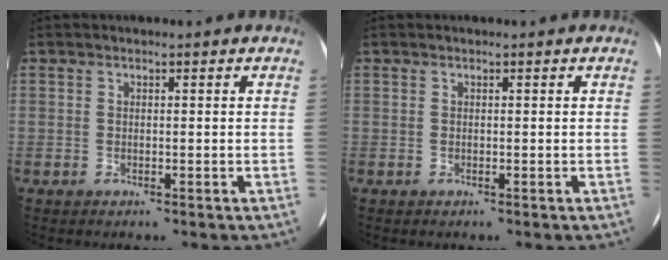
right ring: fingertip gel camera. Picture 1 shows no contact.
{"total": 0.0}